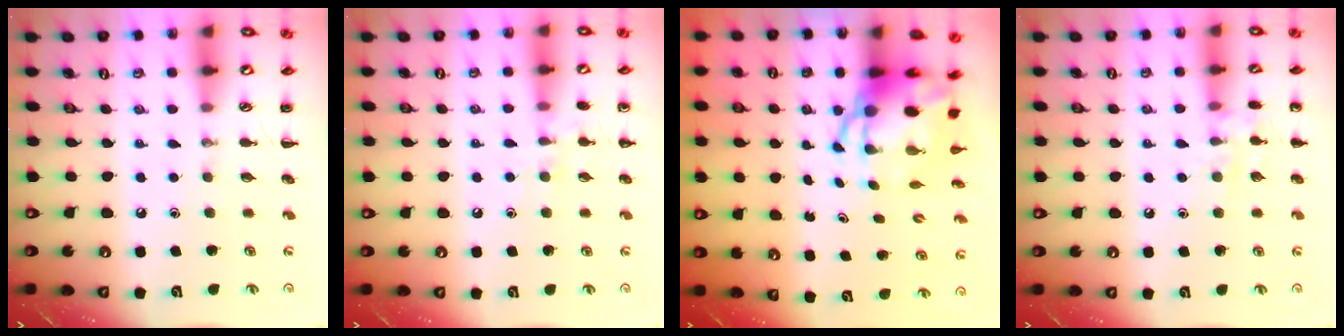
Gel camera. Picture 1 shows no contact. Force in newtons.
{"total": 6.5, "press": 6.4, "slide": 1.3}
{"total": 6.9, "press": 6.6, "slide": 1.7}
{"total": 7.6, "press": 7.4, "slide": 1.7}